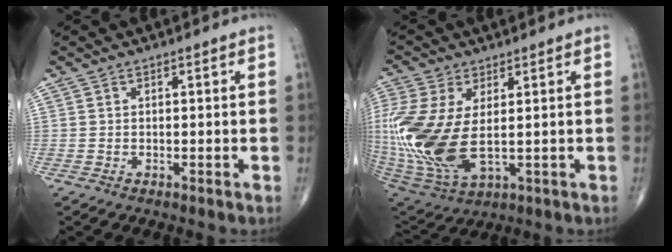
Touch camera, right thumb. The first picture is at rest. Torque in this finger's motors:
{"motor_torque": [1.85, 2.13, 2.34, 0.32, 0.79]}